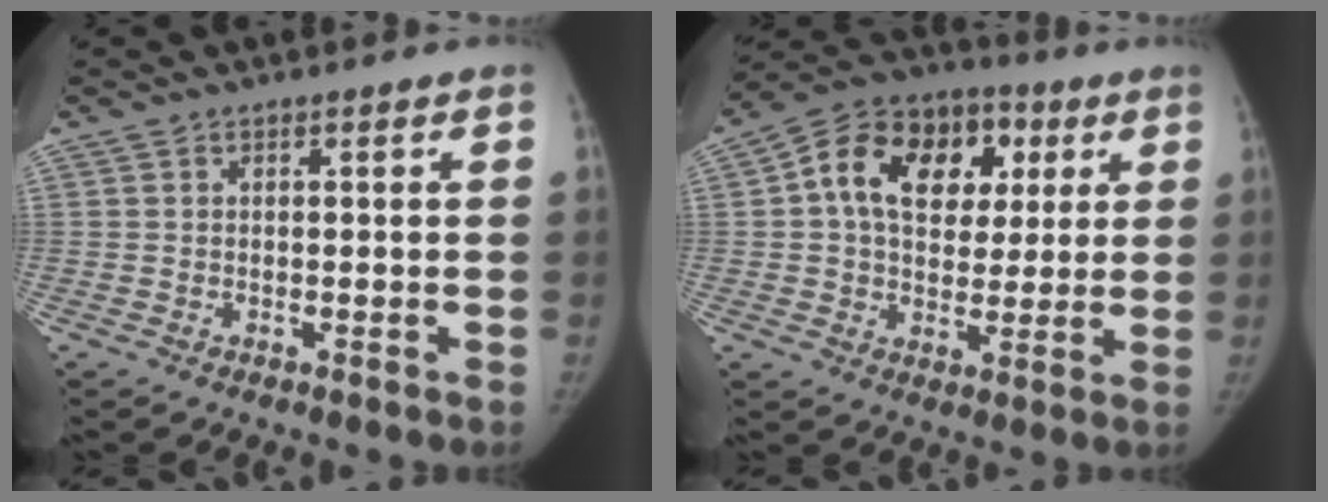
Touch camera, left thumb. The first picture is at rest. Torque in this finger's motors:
{"motor_torque": [0.11, 1.06, 0.17, -0.25, 0.08]}